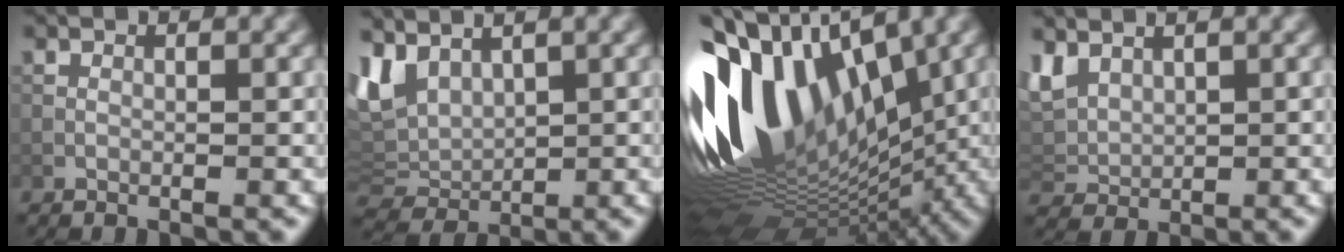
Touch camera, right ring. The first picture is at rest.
{"total": 6.7, "force": [3.0, 3.6, 4.8], "torque": [-0.110, -0.001, 0.058]}
{"total": 16.7, "force": [2.7, 9.5, 13.5], "torque": [-0.265, 0.038, 0.036]}
{"total": 4.0, "force": [2.3, 2.4, 2.3], "torque": [-0.060, 0.004, 0.048]}